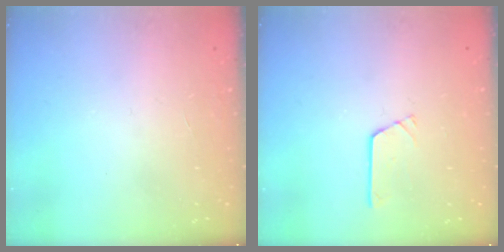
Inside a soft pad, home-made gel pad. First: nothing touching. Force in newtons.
{"total": 2.7, "press": 2.7, "slide": 0.3}